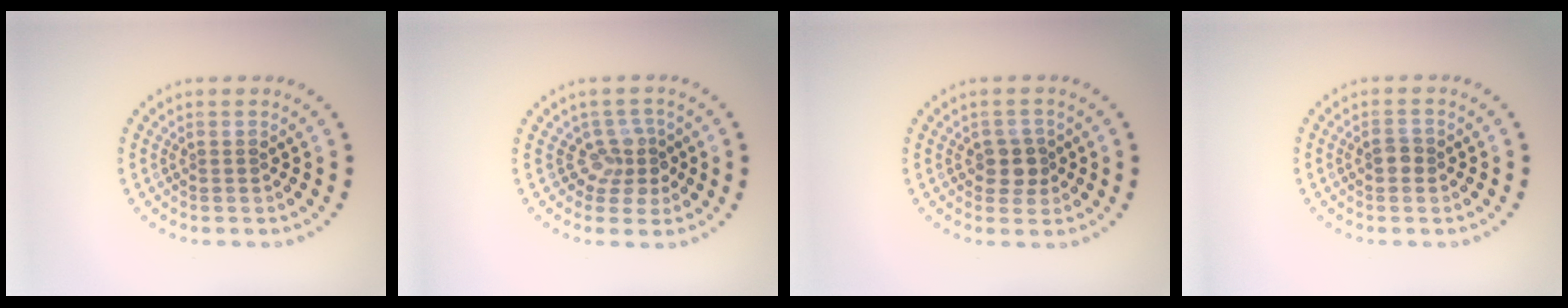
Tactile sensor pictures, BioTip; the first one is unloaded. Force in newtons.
{"total": 2.4, "press": 1.7, "slide": 1.6}
{"total": 2.3, "press": 2.1, "slide": 0.8}
{"total": 1.3, "press": 1.3, "slide": 0.2}